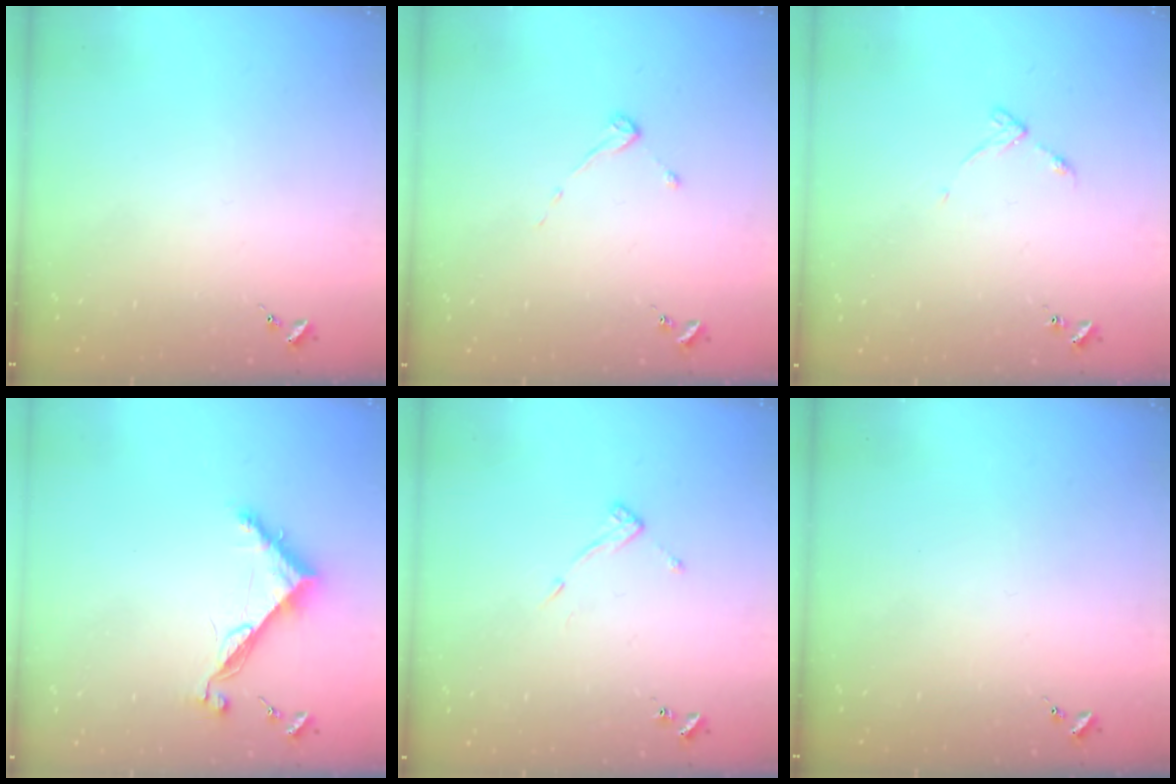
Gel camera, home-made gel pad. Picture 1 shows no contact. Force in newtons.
{"total": 2.7, "press": 2.7, "slide": 0.3}
{"total": 4.9, "press": 4.9, "slide": 0.6}
{"total": 8.2, "press": 8.2, "slide": 0.2}
{"total": 7.5, "press": 7.5, "slide": 0.5}
{"total": 0.0}